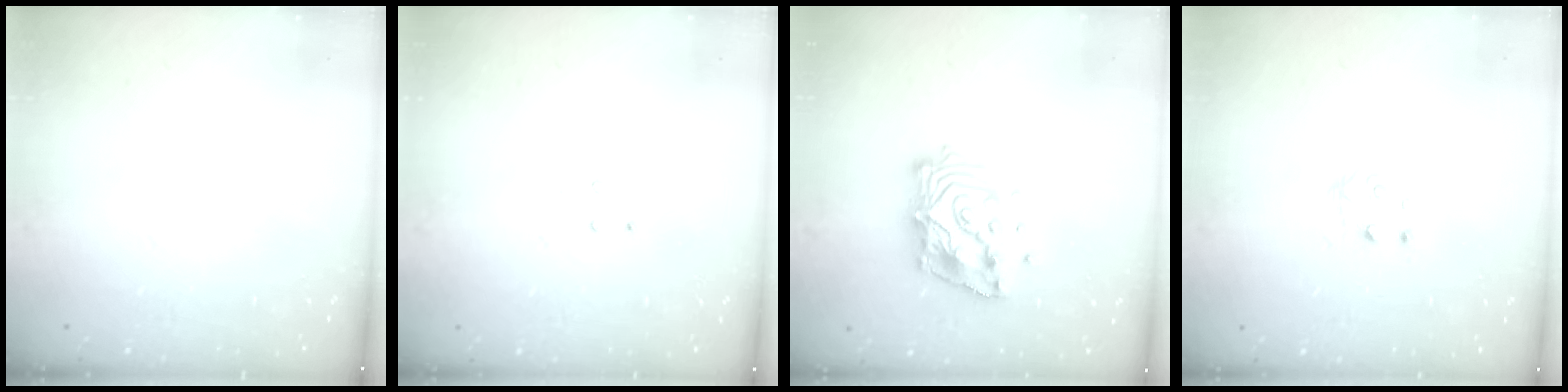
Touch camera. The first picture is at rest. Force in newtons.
{"total": 3.2, "press": 3.2, "slide": 0.4}
{"total": 13.9, "press": 13.8, "slide": 1.5}
{"total": 4.0, "press": 3.9, "slide": 0.4}